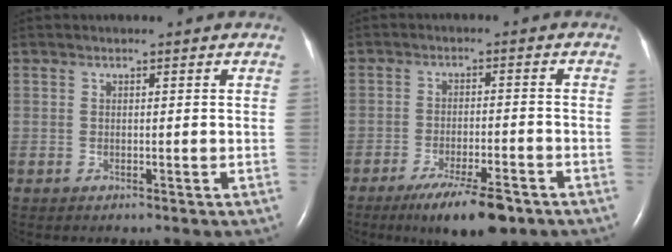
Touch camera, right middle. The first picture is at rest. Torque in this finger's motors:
{"motor_torque": [0.86, -0.79, 0.15, 0.10]}